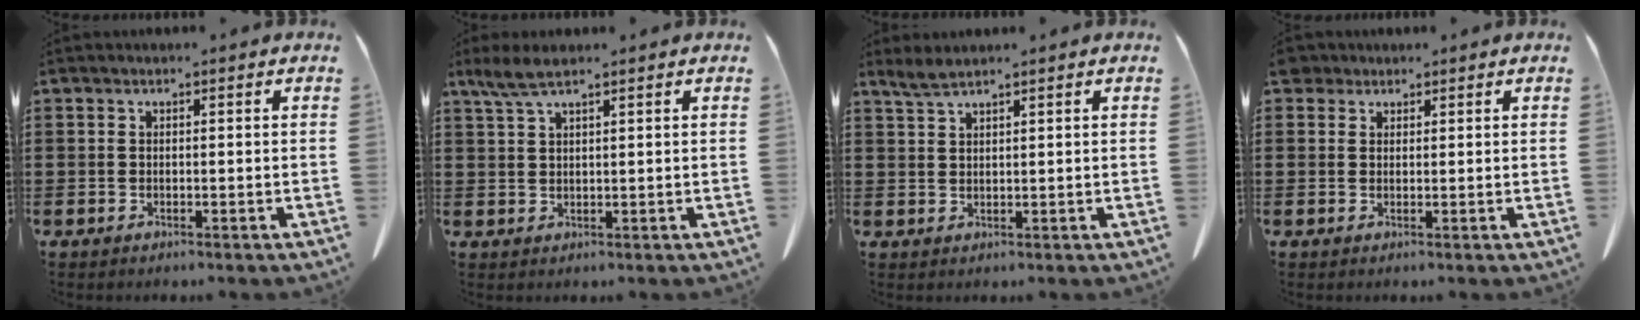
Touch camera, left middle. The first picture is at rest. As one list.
[{"total": 3.3, "force": [2.3, 0.7, 2.3], "torque": [-0.050, 0.002, 0.042]}, {"total": 2.0, "force": [1.7, 0.0, 1.0], "torque": [-0.024, 0.001, 0.033]}, {"total": 2.2, "force": [1.7, 1.3, 0.3], "torque": [-0.014, 0.008, 0.034]}]